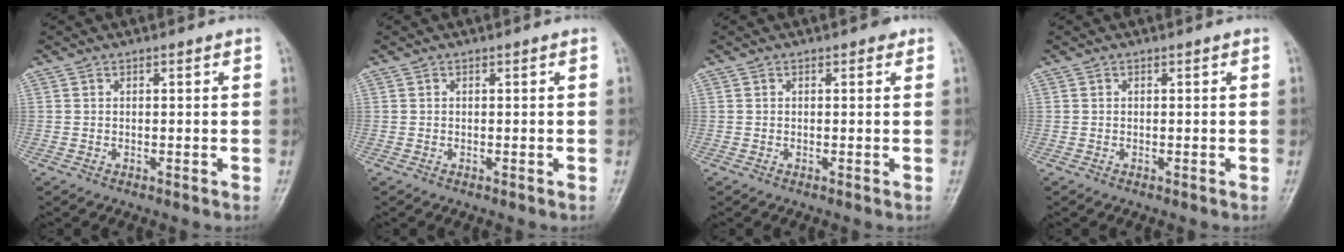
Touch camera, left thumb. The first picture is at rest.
{"total": 0.0}
{"total": 1.0, "force": [0.5, 0.6, 0.6], "torque": [0.002, 0.000, 0.001]}
{"total": 0.0}